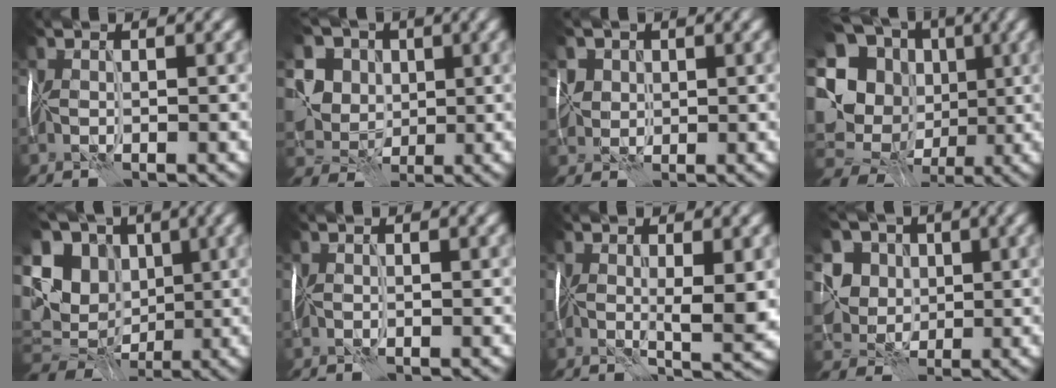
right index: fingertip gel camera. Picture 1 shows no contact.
{"total": 8.0, "force": [2.2, 6.8, 3.6], "torque": [-0.077, 0.022, 0.020]}
{"total": 3.2, "force": [1.4, 2.8, 0.5], "torque": [-0.017, 0.004, 0.024]}
{"total": 16.8, "force": [-0.1, 15.2, 7.2], "torque": [-0.179, 0.015, 0.002]}
{"total": 14.5, "force": [2.3, 12.3, 7.3], "torque": [-0.168, 0.013, 0.026]}
{"total": 0.0}
{"total": 3.2, "force": [0.3, 0.6, 3.1], "torque": [-0.047, -0.004, 0.008]}
{"total": 6.4, "force": [2.2, 5.6, 2.4], "torque": [-0.058, 0.016, 0.021]}